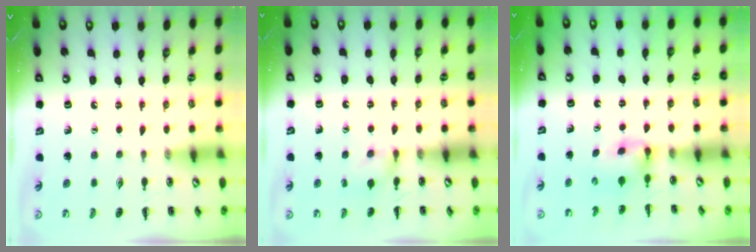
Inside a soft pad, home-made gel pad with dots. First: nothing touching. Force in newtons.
{"total": 4.5, "press": 4.2, "slide": 1.5}
{"total": 3.3, "press": 3.0, "slide": 1.2}